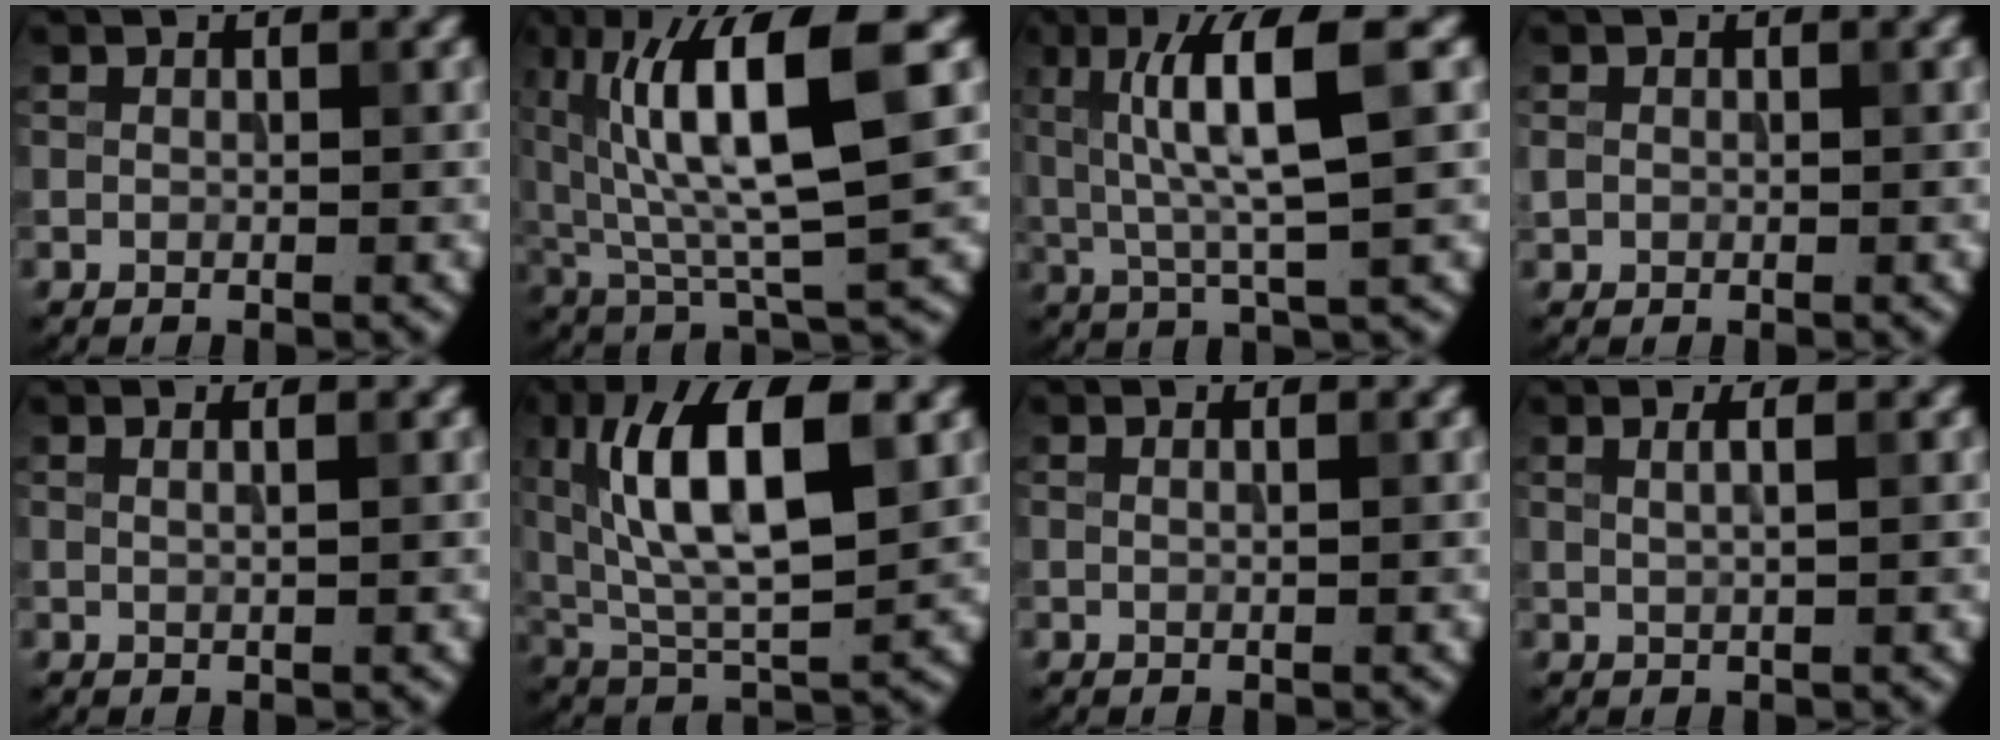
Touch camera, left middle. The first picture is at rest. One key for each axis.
{"total": 11.3, "fx": 3.5, "fy": 2.6, "fz": 10.4, "tx": -0.180, "ty": 0.007, "tz": 0.066}
{"total": 7.5, "fx": 1.8, "fy": 1.3, "fz": 7.1, "tx": -0.131, "ty": 0.005, "tz": 0.033}
{"total": 0.9, "fx": 0.0, "fy": 0.8, "fz": 0.3, "tx": -0.005, "ty": -0.002, "tz": -0.002}
{"total": 1.9, "fx": 0.9, "fy": 0.9, "fz": 1.4, "tx": 0.000, "ty": 0.000, "tz": -0.010}
{"total": 11.5, "fx": 3.5, "fy": 4.3, "fz": 10.1, "tx": -0.173, "ty": 0.012, "tz": 0.057}
{"total": 1.3, "fx": 0.6, "fy": 0.6, "fz": 0.9, "tx": -0.001, "ty": -0.004, "tz": -0.006}
{"total": 2.3, "fx": 0.9, "fy": 0.9, "fz": 1.9, "tx": -0.013, "ty": 0.001, "tz": -0.004}